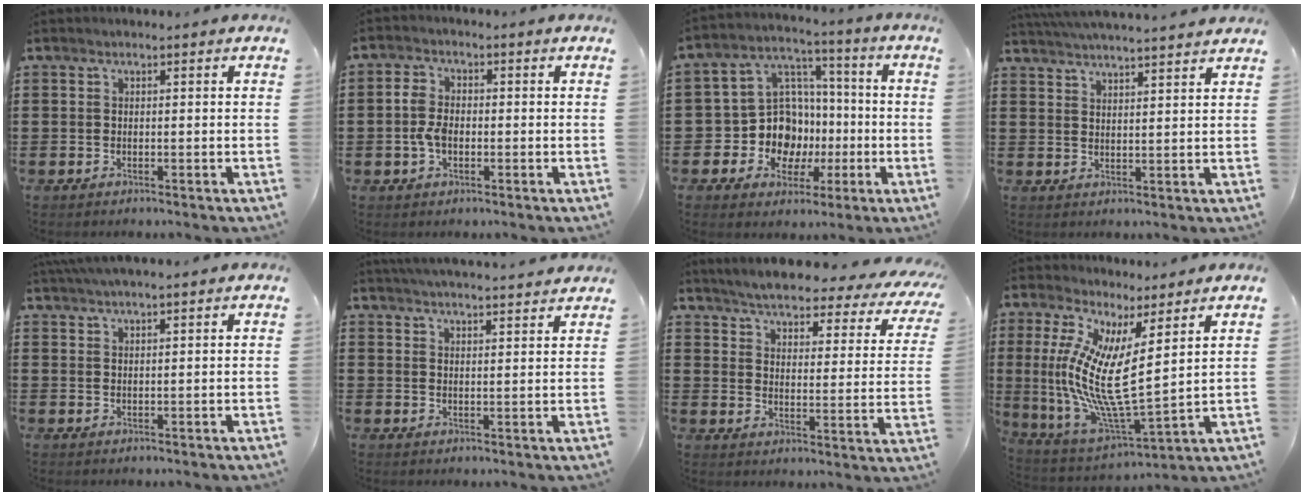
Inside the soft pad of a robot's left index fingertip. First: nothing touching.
{"total": 4.2, "force": [-0.7, 2.6, 3.3], "torque": [-0.082, -0.002, -0.019]}
{"total": 11.9, "force": [-2.3, 10.8, 4.5], "torque": [-0.130, 0.014, -0.032]}
{"total": 3.8, "force": [3.7, -0.6, 0.5], "torque": [-0.022, -0.016, 0.066]}
{"total": 2.5, "force": [2.3, 0.0, 1.0], "torque": [-0.025, 0.000, 0.044]}
{"total": 3.6, "force": [3.6, -0.3, 0.4], "torque": [-0.018, -0.016, 0.065]}
{"total": 4.3, "force": [3.9, 0.1, 1.6], "torque": [-0.055, -0.030, 0.060]}
{"total": 10.8, "force": [3.4, 2.2, 10.0], "torque": [-0.232, -0.043, 0.055]}